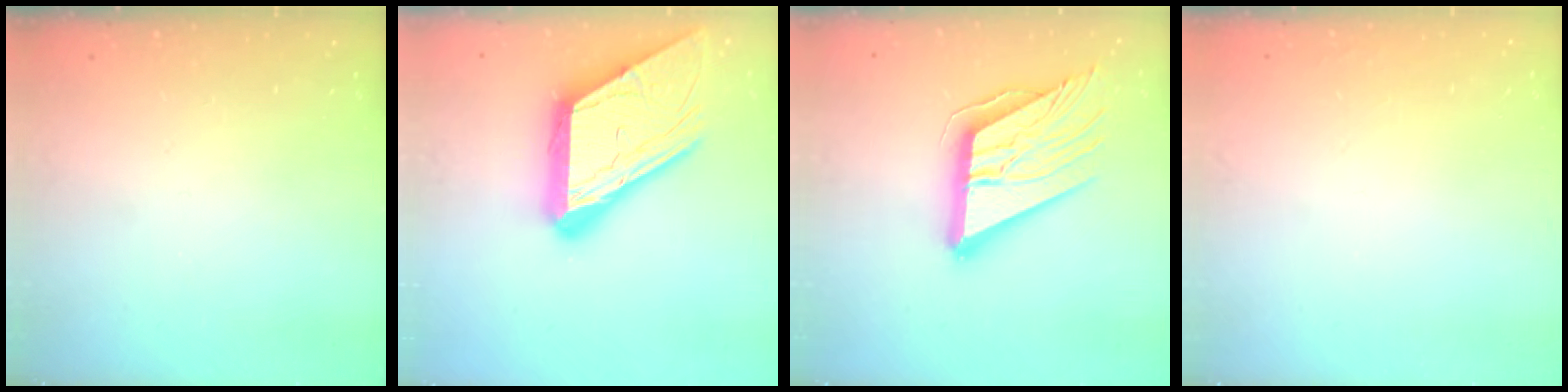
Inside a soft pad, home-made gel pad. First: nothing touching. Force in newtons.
{"total": 23.0, "press": 22.9, "slide": 2.4}
{"total": 18.2, "press": 18.1, "slide": 2.0}
{"total": 1.5, "press": 1.5, "slide": 0.1}